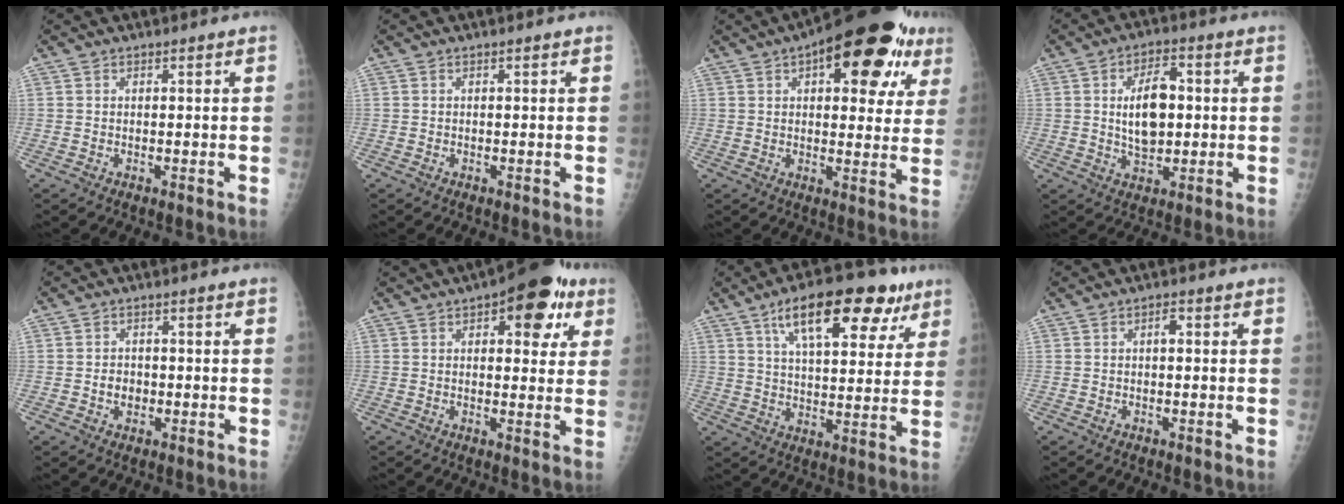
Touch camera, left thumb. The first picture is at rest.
{"total": 0.0}
{"total": 20.4, "force": [9.3, 8.9, 15.9], "torque": [-0.180, 0.000, 0.122]}
{"total": 8.4, "force": [0.4, 4.9, 6.8], "torque": [-0.097, 0.006, 0.006]}
{"total": 2.7, "force": [-0.6, 2.2, 1.4], "torque": [-0.009, 0.006, -0.008]}
{"total": 12.4, "force": [5.6, 5.7, 9.4], "torque": [-0.072, -0.004, 0.065]}
{"total": 19.0, "force": [10.4, 7.8, 13.9], "torque": [-0.173, -0.015, 0.164]}
{"total": 1.2, "force": [-0.1, 0.6, 1.0], "torque": [-0.011, 0.004, -0.004]}